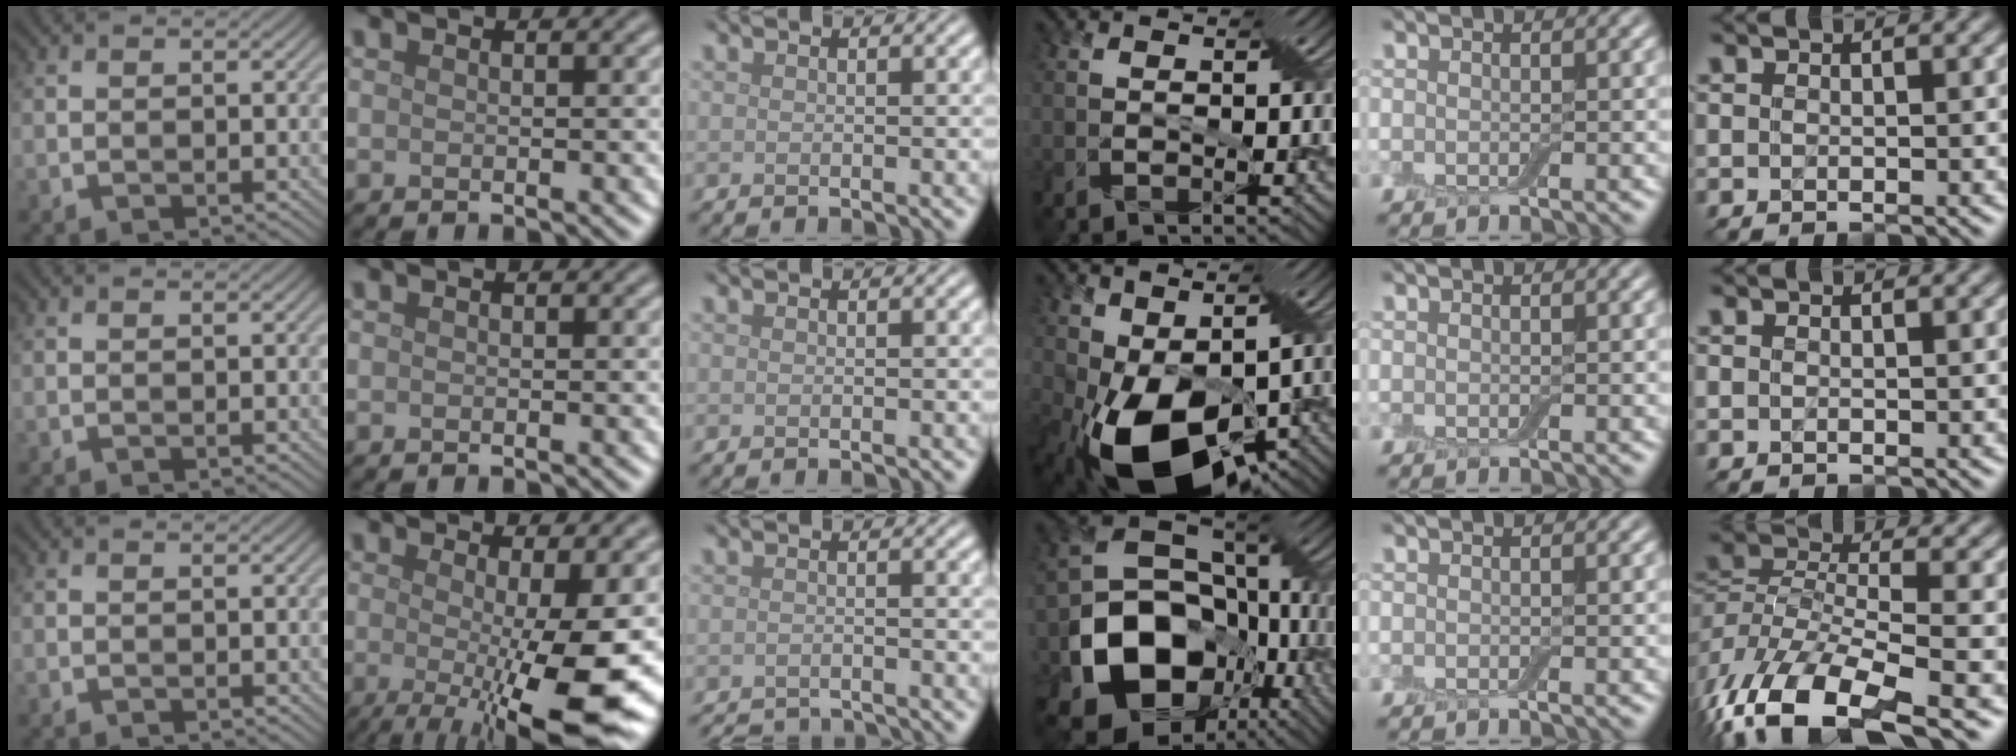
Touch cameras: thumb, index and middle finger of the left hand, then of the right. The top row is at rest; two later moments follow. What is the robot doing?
{"motion": "cut", "object": "cling film"}